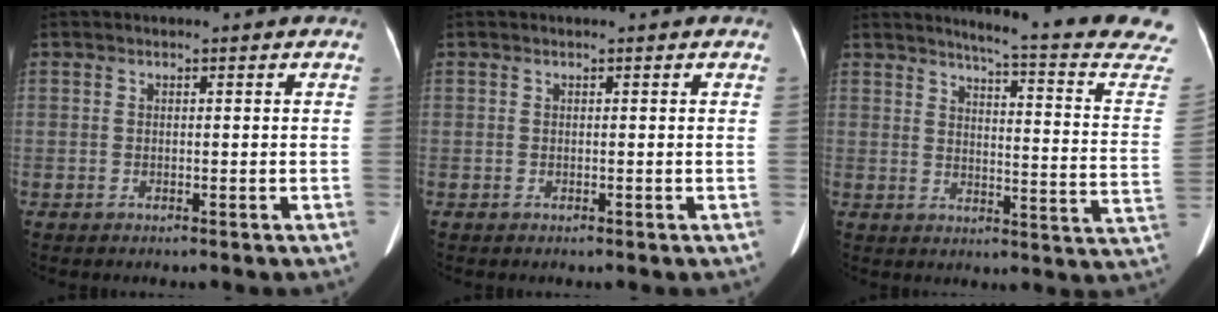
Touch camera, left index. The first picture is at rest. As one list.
[{"total": 0.0}, {"total": 19.2, "force": [17.4, -0.5, 8.2], "torque": [-0.105, -0.093, 0.189]}]